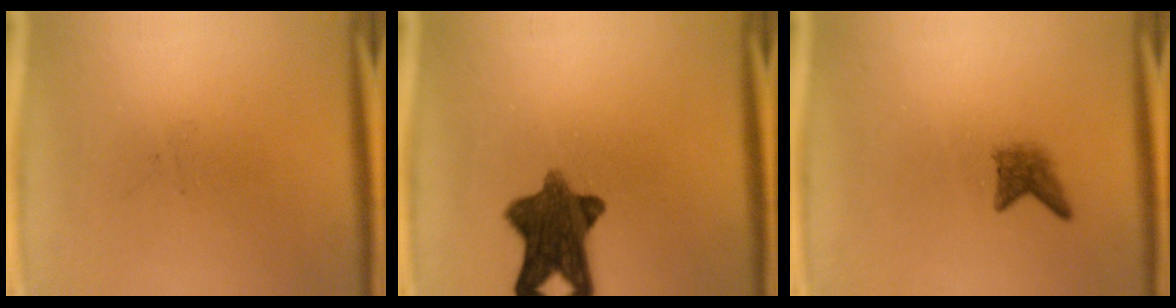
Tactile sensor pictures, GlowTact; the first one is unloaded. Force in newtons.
{"total": 10.3}
{"total": 2.1}